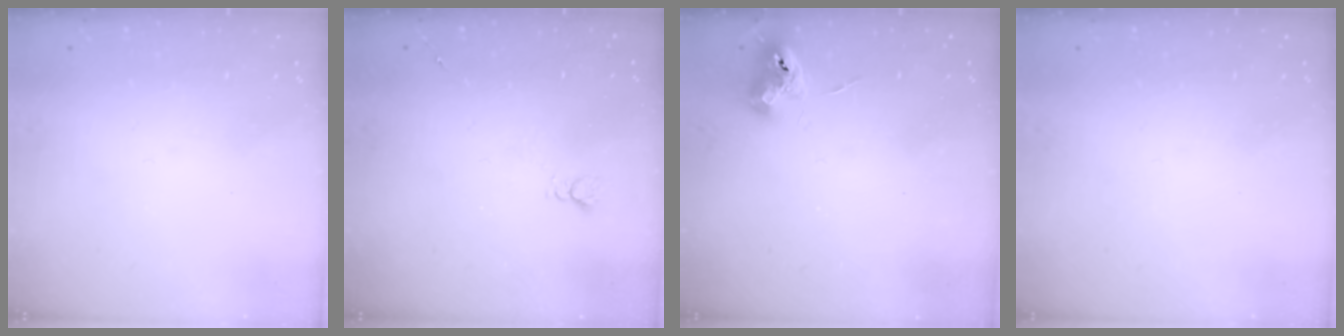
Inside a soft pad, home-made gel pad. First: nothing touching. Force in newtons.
{"total": 2.6, "press": 2.6, "slide": 0.4}
{"total": 9.1, "press": 9.1, "slide": 0.4}
{"total": 0.0}